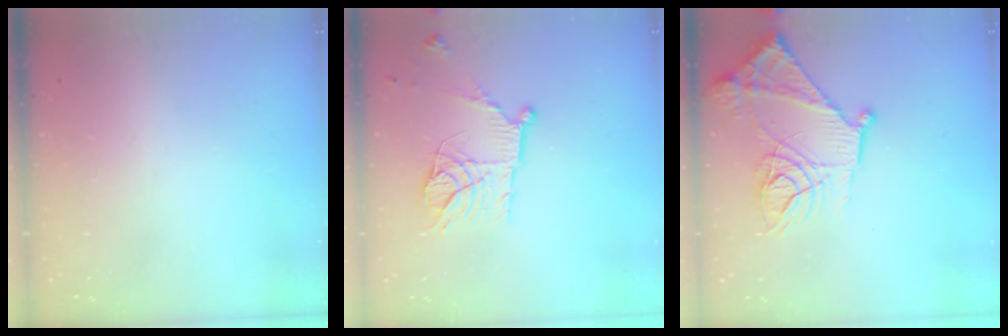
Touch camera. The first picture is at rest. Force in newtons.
{"total": 14.9, "press": 14.8, "slide": 1.4}
{"total": 15.5, "press": 15.4, "slide": 1.4}